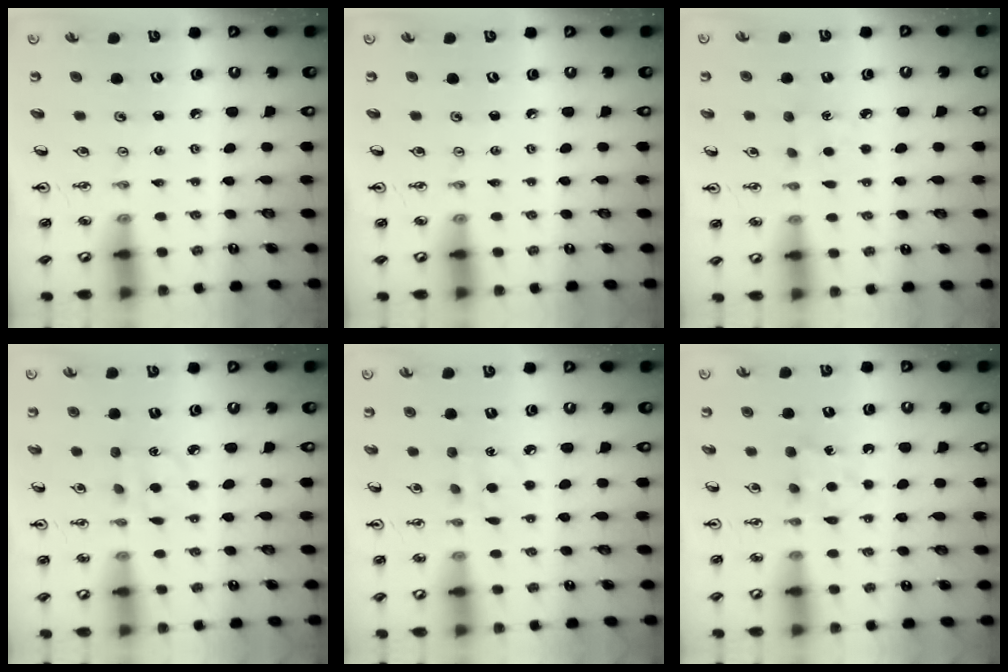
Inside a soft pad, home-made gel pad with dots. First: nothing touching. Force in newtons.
{"total": 0.0}
{"total": 3.6, "press": 3.5, "slide": 0.4}
{"total": 4.0, "press": 3.9, "slide": 0.5}
{"total": 5.1, "press": 5.0, "slide": 0.6}
{"total": 5.7, "press": 5.7, "slide": 0.8}